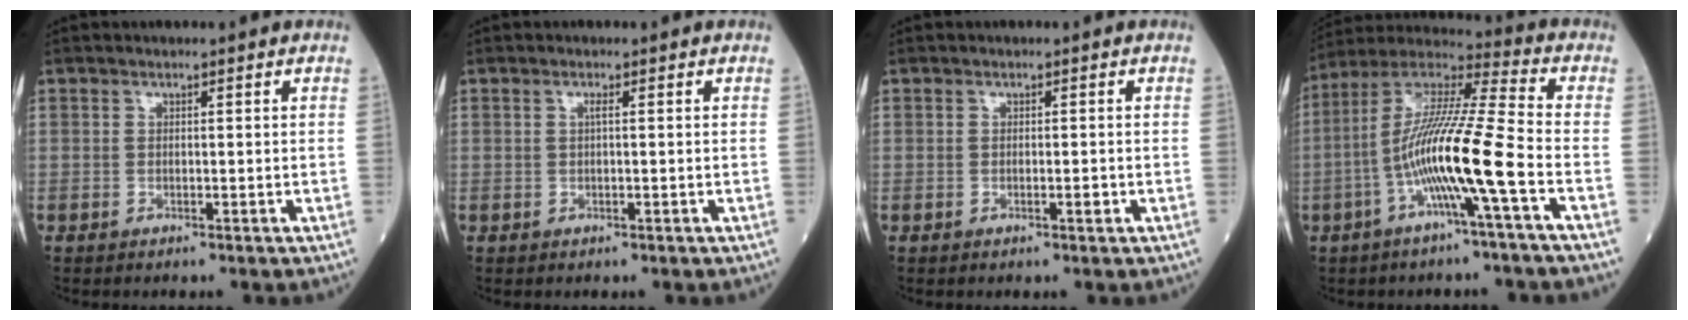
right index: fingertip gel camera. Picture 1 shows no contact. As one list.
[{"total": 0.6, "force": [0.1, -0.1, 0.6], "torque": [-0.013, 0.000, 0.002]}, {"total": 0.9, "force": [-0.3, 0.2, 0.9], "torque": [-0.016, -0.001, -0.003]}, {"total": 14.3, "force": [-4.5, -0.8, 13.6], "torque": [-0.264, 0.010, -0.093]}]